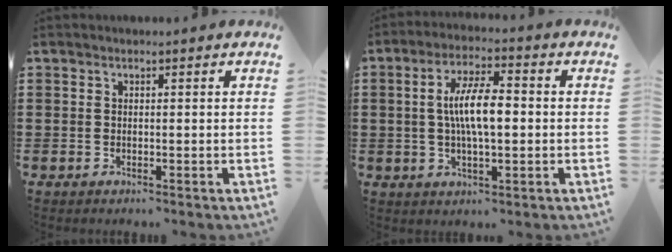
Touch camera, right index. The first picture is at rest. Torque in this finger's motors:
{"motor_torque": [1.08, 1.06, 0.60, 0.19]}